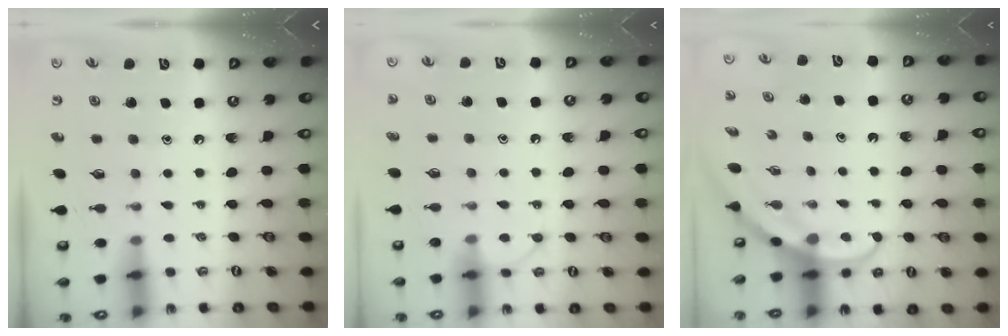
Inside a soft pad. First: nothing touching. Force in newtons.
{"total": 7.6, "press": 7.5, "slide": 0.6}
{"total": 3.1, "press": 3.1, "slide": 0.1}